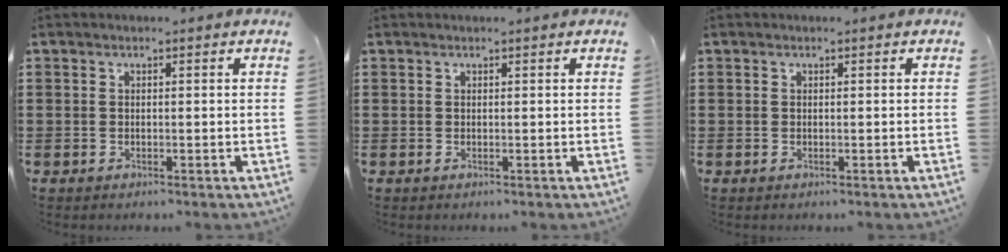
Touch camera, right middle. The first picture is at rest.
{"total": 0.0}
{"total": 0.0}